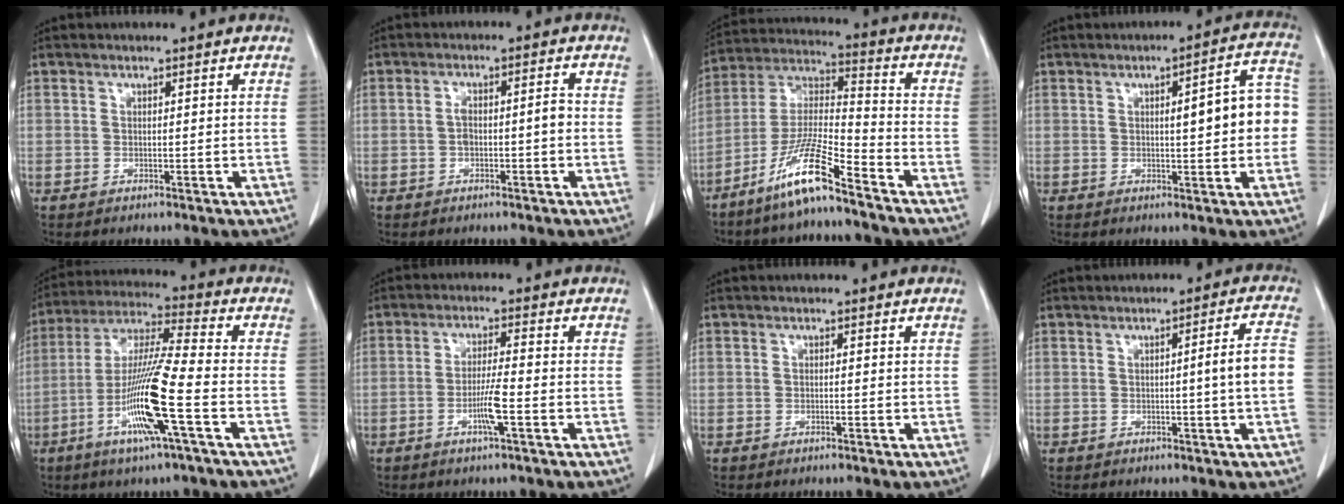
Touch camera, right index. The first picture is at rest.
{"total": 3.6, "force": [-0.6, 1.1, 3.4], "torque": [-0.065, 0.011, -0.010]}
{"total": 11.7, "force": [-8.1, 0.3, 8.5], "torque": [-0.176, -0.016, -0.162]}
{"total": 9.0, "force": [0.2, 1.8, 8.9], "torque": [-0.108, 0.029, 0.001]}
{"total": 14.3, "force": [-5.0, -0.3, 13.4], "torque": [-0.269, -0.013, -0.101]}
{"total": 4.8, "force": [-1.7, -0.3, 4.4], "torque": [-0.084, -0.007, -0.035]}
{"total": 0.0}
{"total": 5.2, "force": [-0.6, -0.8, 5.1], "torque": [-0.069, 0.005, -0.010]}